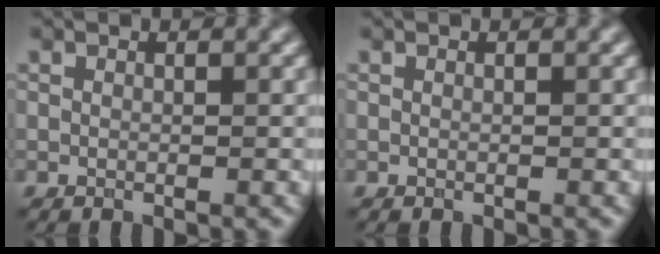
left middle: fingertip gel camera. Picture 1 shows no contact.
{"total": 0.0}